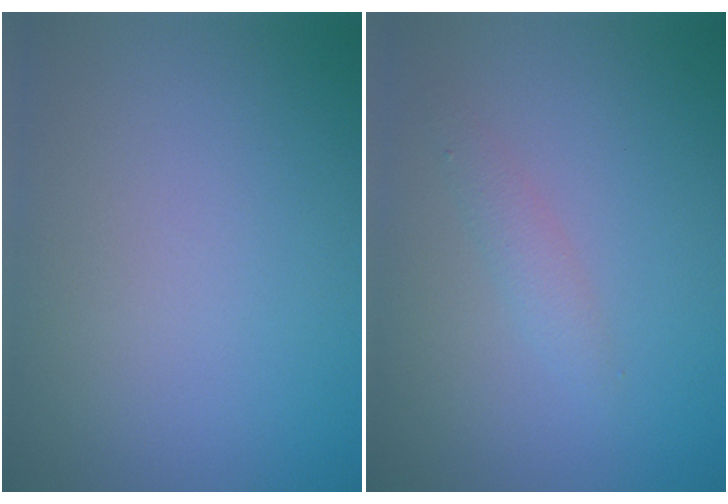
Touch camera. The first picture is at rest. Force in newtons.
{"total": 1.3, "press": 1.3, "slide": 0.0}